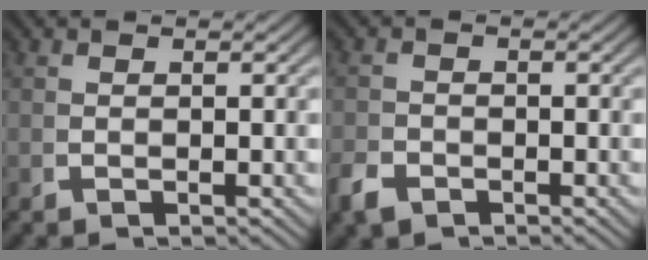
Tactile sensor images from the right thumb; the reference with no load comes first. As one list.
[{"total": 1.7, "force": [-1.5, 0.8, 0.3], "torque": [-0.004, -0.006, -0.026]}]